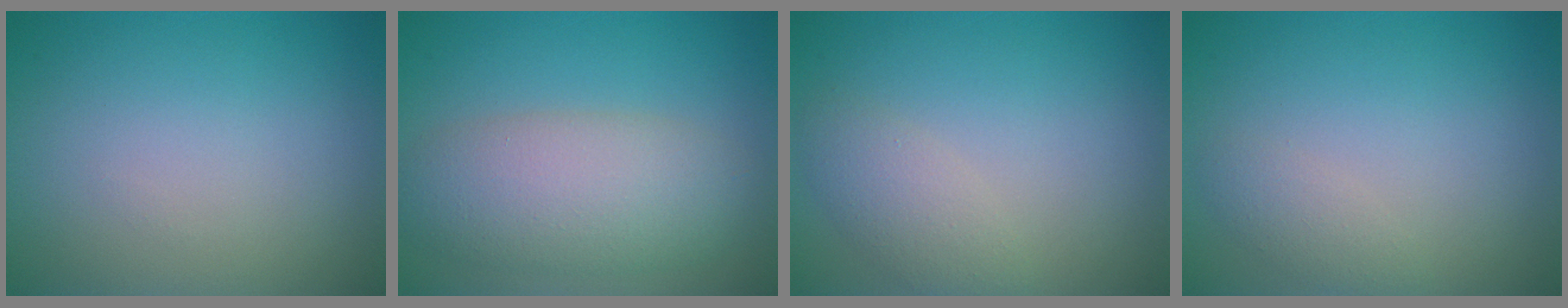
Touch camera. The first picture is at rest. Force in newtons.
{"total": 6.3, "press": 6.3, "slide": 0.4}
{"total": 2.4, "press": 2.4, "slide": 0.2}
{"total": 1.4, "press": 1.4, "slide": 0.1}